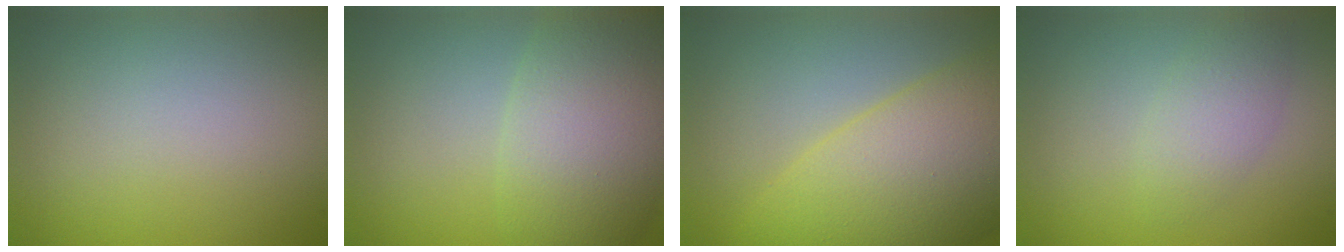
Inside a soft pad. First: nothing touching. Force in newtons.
{"total": 8.4, "press": 8.4, "slide": 0.3}
{"total": 10.9, "press": 10.9, "slide": 0.3}
{"total": 2.4, "press": 2.4, "slide": 0.1}